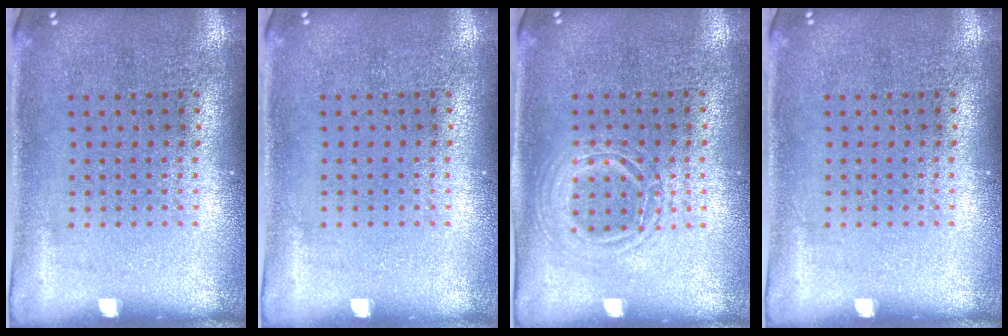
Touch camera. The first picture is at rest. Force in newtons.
{"total": 0.0}
{"total": 1.2, "press": 1.1, "slide": 0.3}
{"total": 0.0}